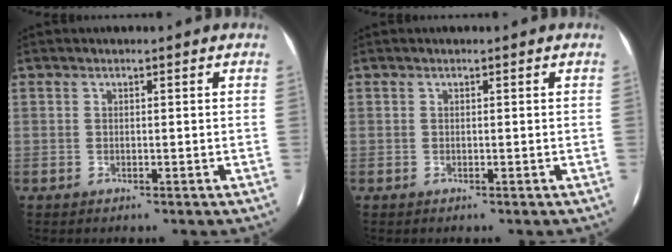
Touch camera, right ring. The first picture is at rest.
{"total": 0.0}